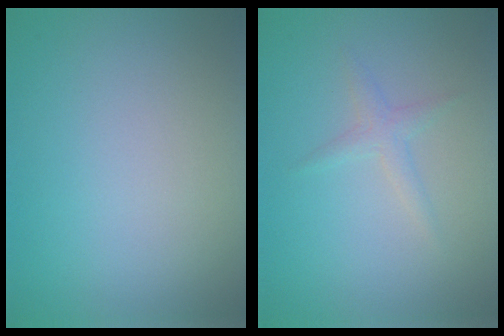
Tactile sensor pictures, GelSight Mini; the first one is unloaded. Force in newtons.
{"total": 1.3, "press": 1.3, "slide": 0.0}